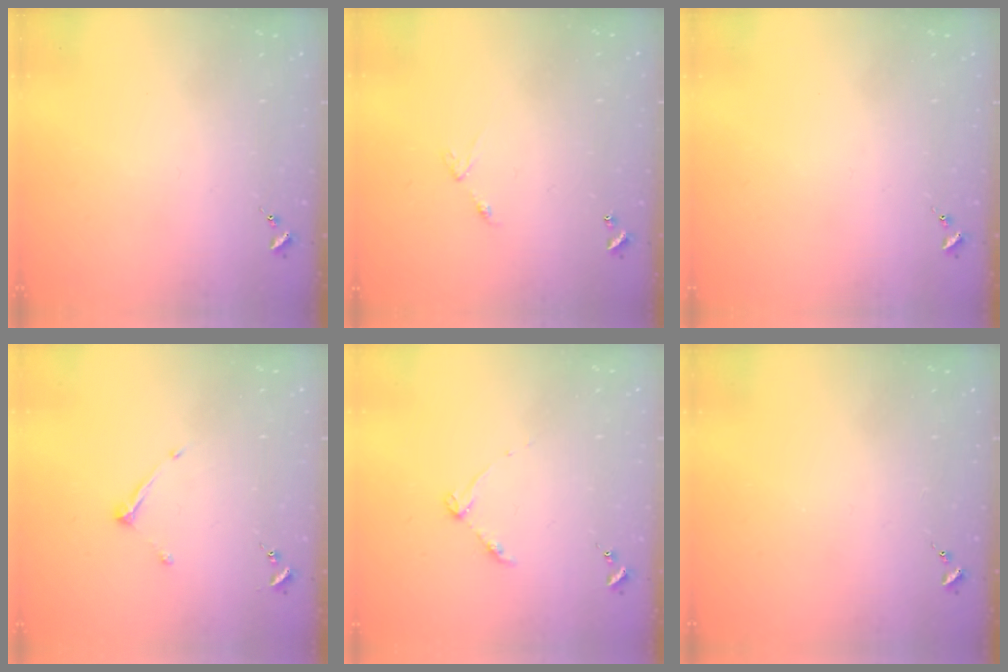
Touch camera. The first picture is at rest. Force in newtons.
{"total": 5.9, "press": 5.9, "slide": 0.4}
{"total": 0.0}
{"total": 6.7, "press": 6.7, "slide": 0.3}
{"total": 4.0, "press": 4.0, "slide": 0.5}
{"total": 0.0}